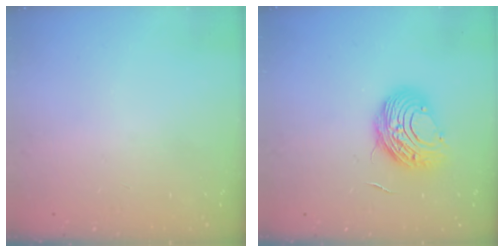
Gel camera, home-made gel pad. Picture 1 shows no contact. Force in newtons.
{"total": 9.5, "press": 9.5, "slide": 0.7}